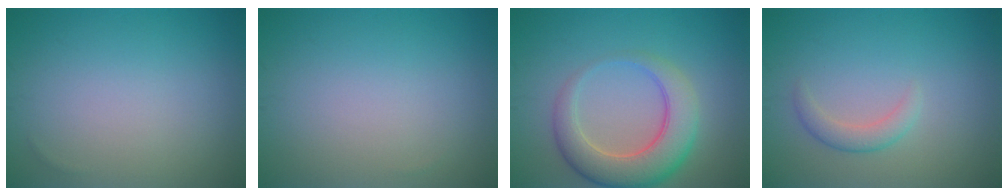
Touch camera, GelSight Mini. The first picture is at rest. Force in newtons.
{"total": 0.0}
{"total": 6.4, "press": 6.4, "slide": 0.2}
{"total": 1.7, "press": 1.7, "slide": 0.1}